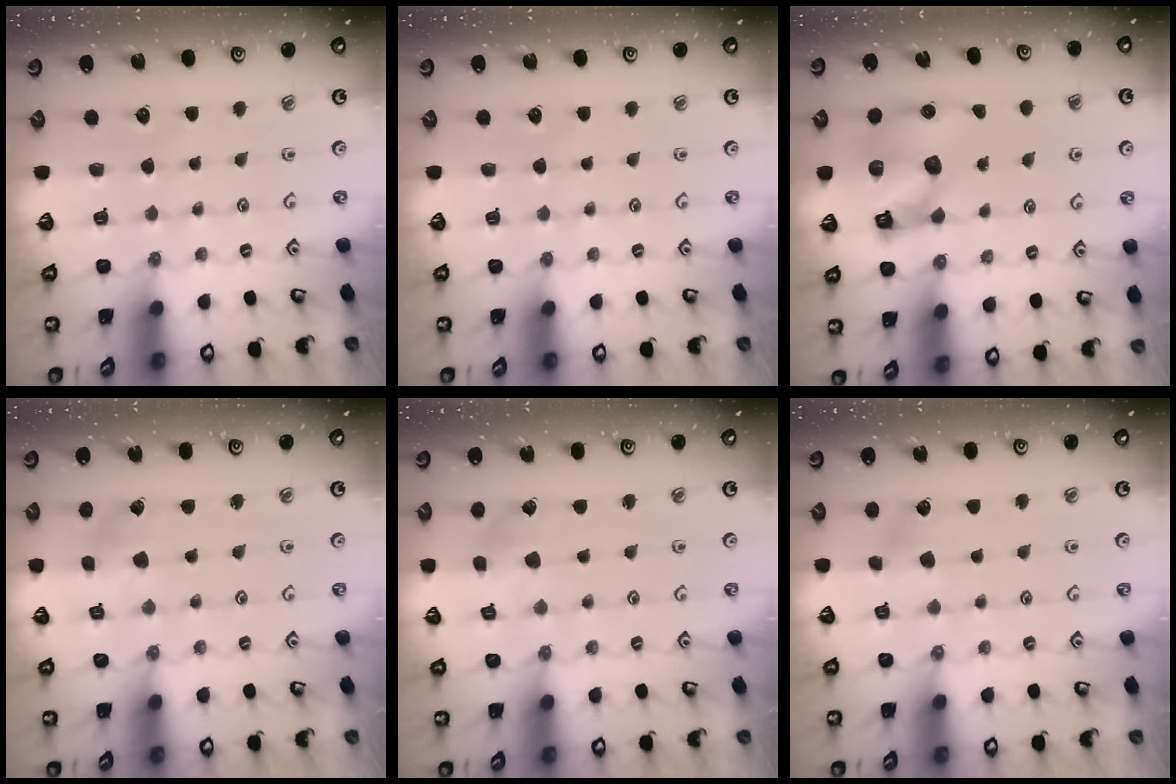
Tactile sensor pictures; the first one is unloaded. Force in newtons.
{"total": 0.0}
{"total": 11.8, "press": 11.7, "slide": 1.9}
{"total": 2.3, "press": 2.3, "slide": 0.3}
{"total": 2.9, "press": 2.8, "slide": 0.3}
{"total": 3.7, "press": 3.7, "slide": 0.5}